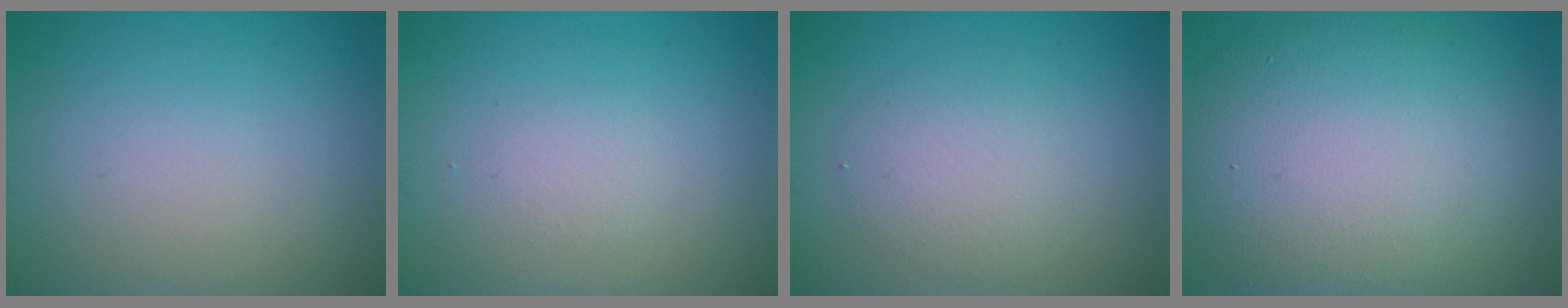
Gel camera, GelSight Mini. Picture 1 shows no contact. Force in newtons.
{"total": 0.9, "press": 0.9, "slide": 0.2}
{"total": 2.5, "press": 2.5, "slide": 0.2}
{"total": 12.6, "press": 12.6, "slide": 0.2}